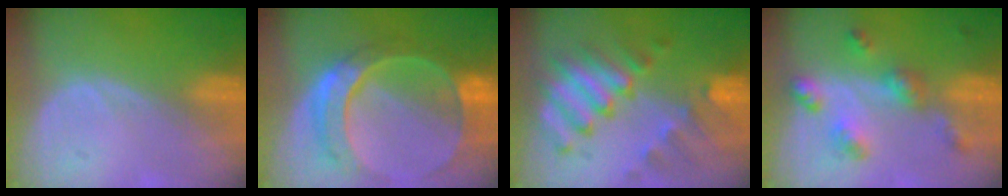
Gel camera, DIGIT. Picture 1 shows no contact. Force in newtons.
{"total": 10.8, "press": 9.2, "slide": 5.7}
{"total": 10.1, "press": 8.8, "slide": 4.8}
{"total": 6.8, "press": 6.0, "slide": 3.2}